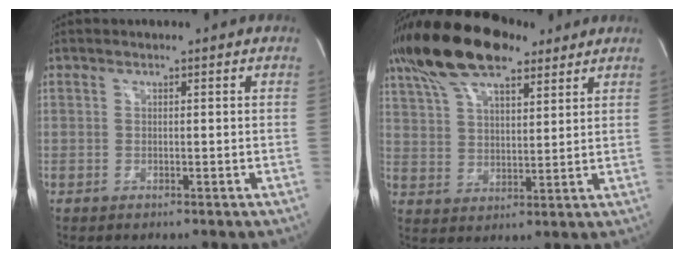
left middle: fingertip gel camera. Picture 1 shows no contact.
{"total": 16.4, "force": [11.9, 5.8, 9.6], "torque": [-0.199, 0.041, 0.216]}